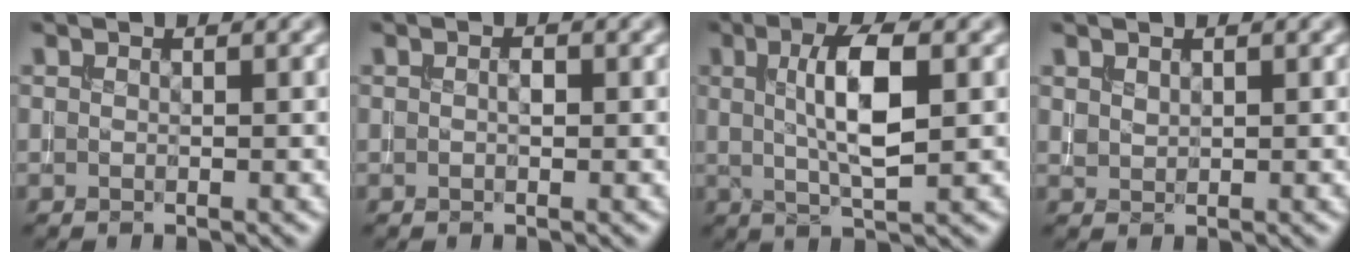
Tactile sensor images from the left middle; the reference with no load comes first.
{"total": 0.7, "force": [0.1, 0.4, 0.6], "torque": [-0.013, 0.003, 0.002]}
{"total": 5.6, "force": [1.0, 1.6, 5.3], "torque": [-0.094, 0.007, 0.018]}
{"total": 0.8, "force": [0.7, 0.4, 0.2], "torque": [-0.008, 0.001, 0.019]}